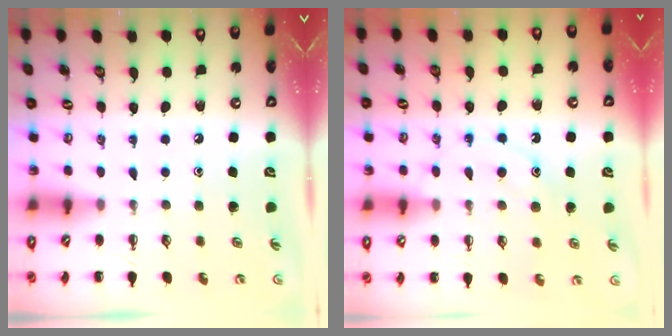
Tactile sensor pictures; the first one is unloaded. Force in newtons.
{"total": 11.1, "press": 11.1, "slide": 0.6}